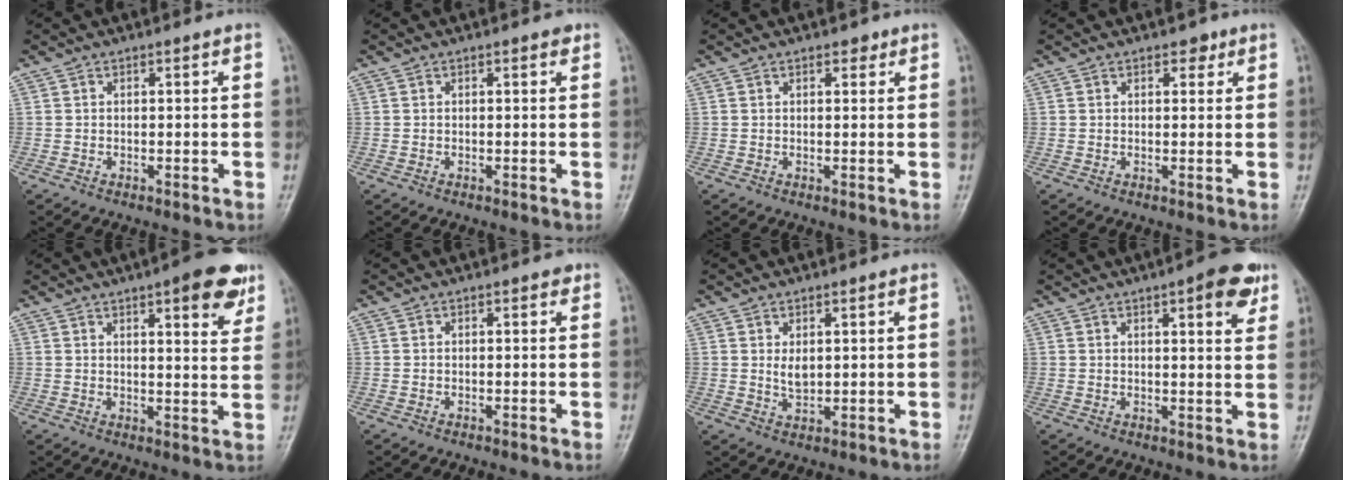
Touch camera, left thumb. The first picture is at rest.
{"total": 0.7, "force": [0.4, 0.3, 0.4], "torque": [-0.004, -0.001, 0.002]}
{"total": 1.6, "force": [1.0, 0.9, 0.8], "torque": [0.001, -0.004, 0.011]}
{"total": 2.1, "force": [1.3, 1.3, 1.0], "torque": [0.003, -0.004, 0.013]}
{"total": 9.9, "force": [5.7, 2.9, 7.6], "torque": [-0.074, -0.023, 0.068]}
{"total": 0.6, "force": [0.3, 0.4, 0.3], "torque": [0.001, 0.000, -0.001]}
{"total": 2.9, "force": [0.9, 1.6, 2.2], "torque": [-0.030, -0.011, 0.019]}
{"total": 7.3, "force": [3.9, 2.2, 5.8], "torque": [-0.058, -0.013, 0.044]}